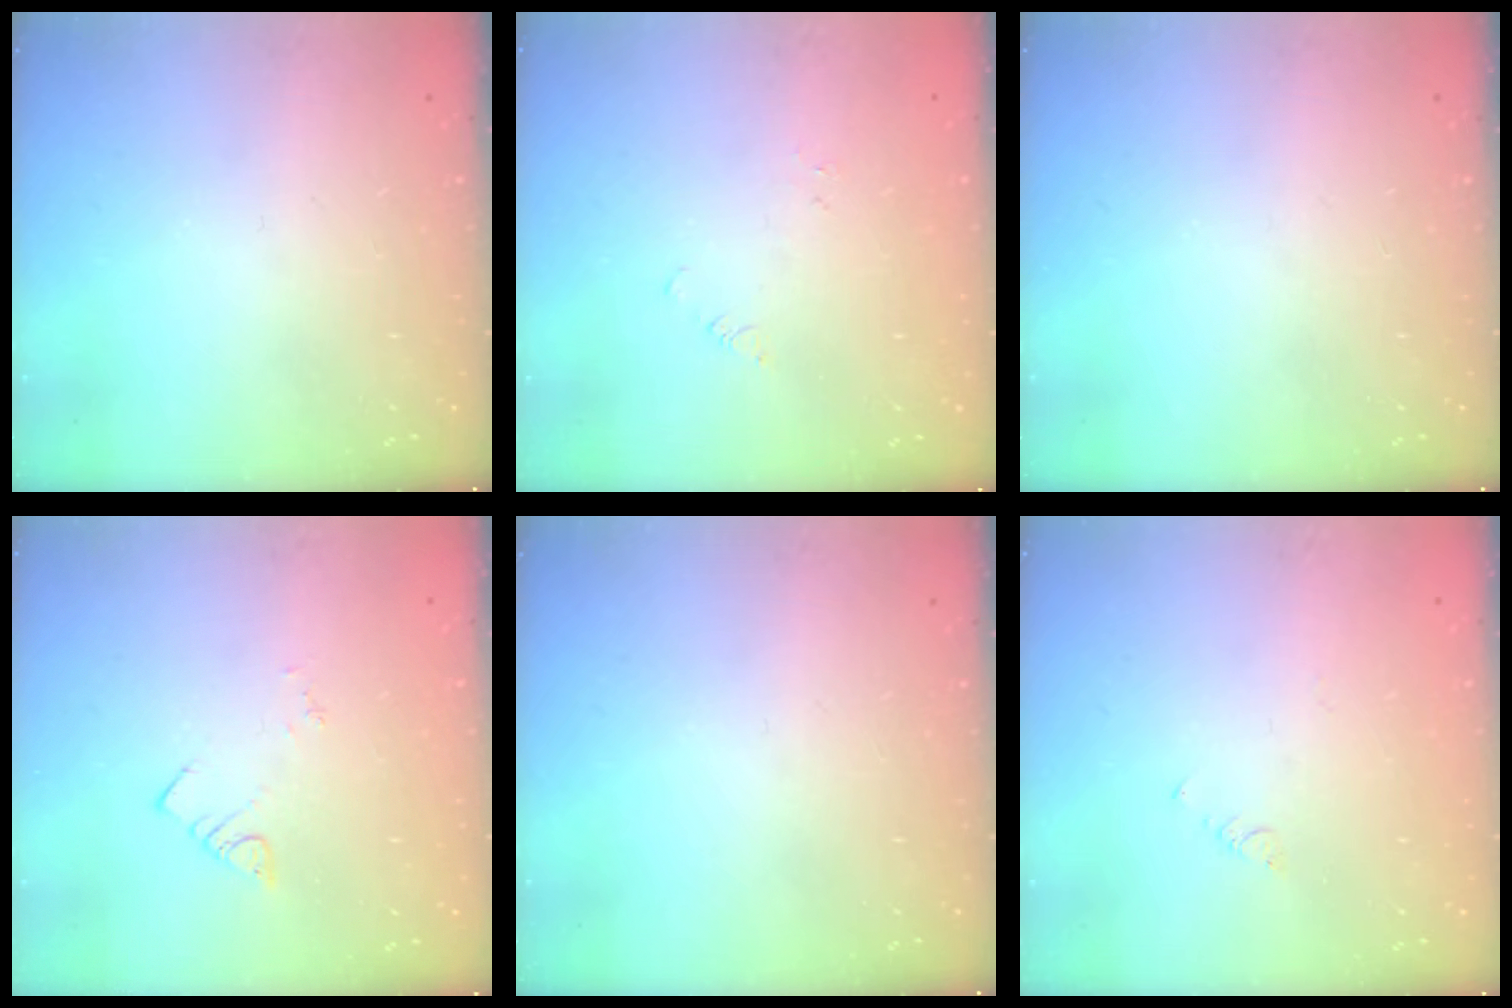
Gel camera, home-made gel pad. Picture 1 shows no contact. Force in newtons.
{"total": 2.2, "press": 2.2, "slide": 0.2}
{"total": 0.0}
{"total": 2.1, "press": 2.0, "slide": 0.4}
{"total": 0.0}
{"total": 1.0, "press": 0.9, "slide": 0.3}